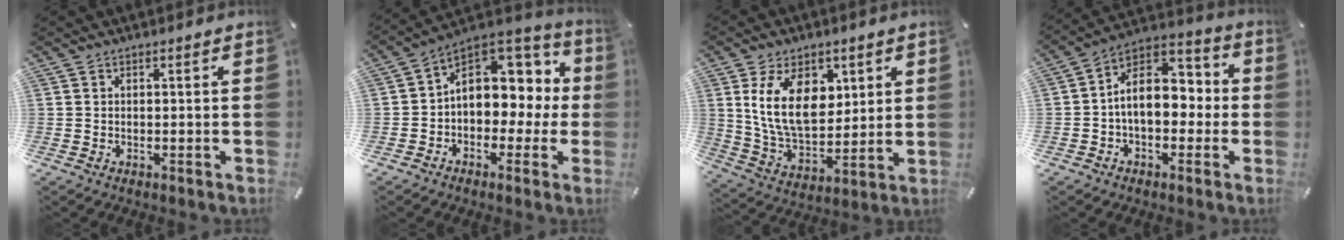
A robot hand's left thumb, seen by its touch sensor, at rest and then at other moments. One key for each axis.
{"total": 10.3, "fx": 2.5, "fy": 8.5, "fz": 5.3, "tx": -0.066, "ty": -0.027, "tz": 0.051}
{"total": 15.7, "fx": 5.4, "fy": 10.0, "fz": 10.9, "tx": -0.223, "ty": -0.007, "tz": 0.094}
{"total": 12.0, "fx": -0.3, "fy": 8.7, "fz": 8.2, "tx": -0.128, "ty": 0.002, "tz": -0.007}